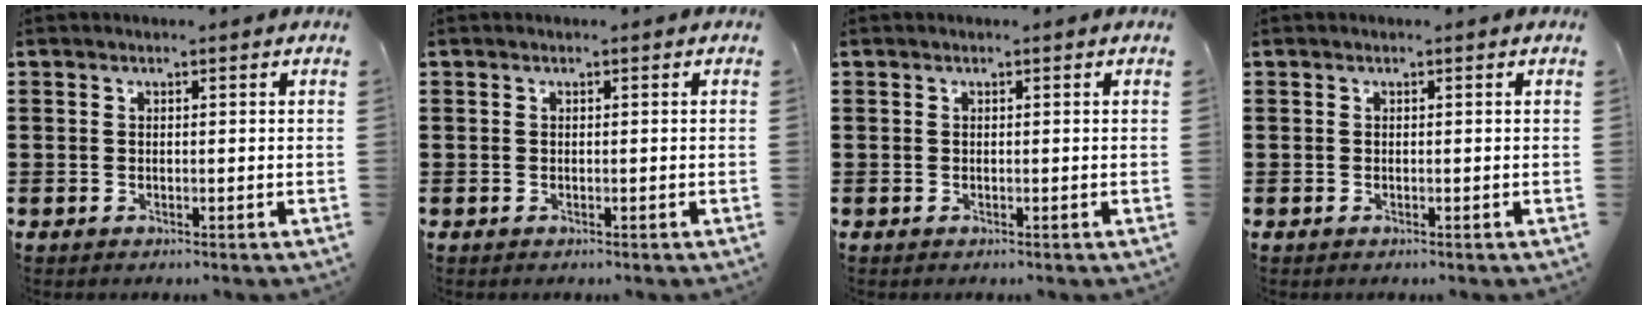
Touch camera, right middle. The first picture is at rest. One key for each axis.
{"total": 0.0}
{"total": 0.0}
{"total": 0.0}